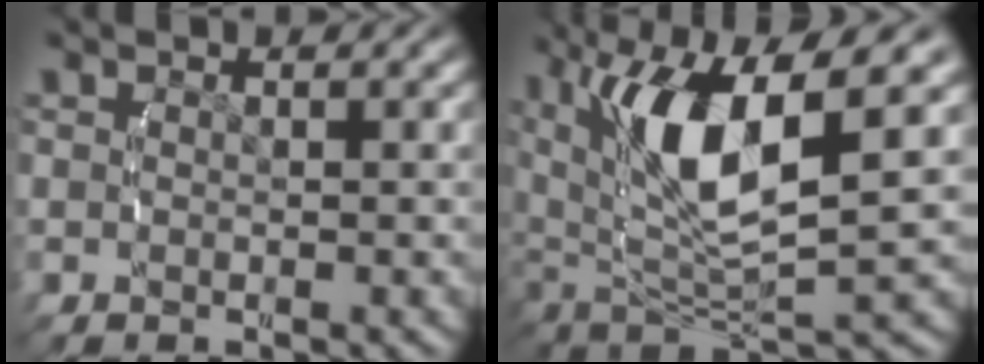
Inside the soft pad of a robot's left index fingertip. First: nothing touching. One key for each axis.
{"total": 9.6, "fx": 2.3, "fy": 4.4, "fz": 8.2, "tx": -0.172, "ty": -0.015, "tz": 0.053}